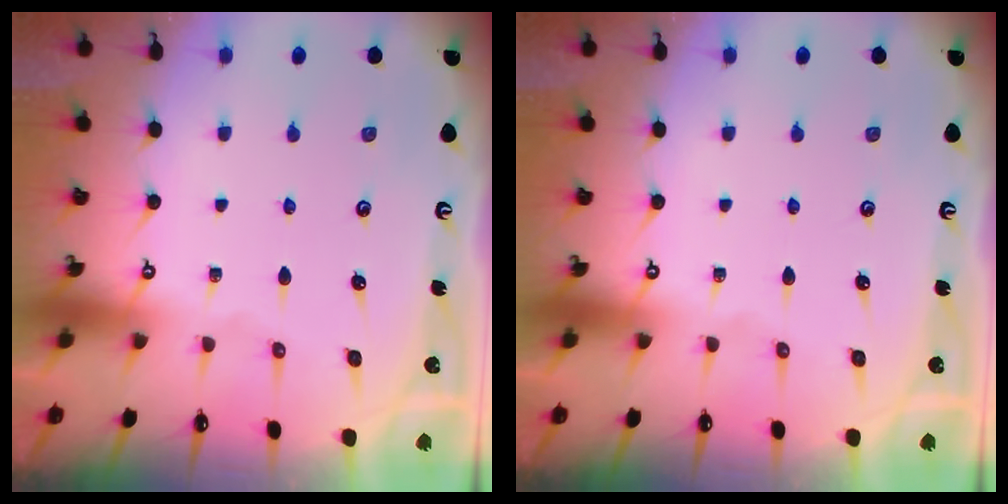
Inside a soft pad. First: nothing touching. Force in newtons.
{"total": 0.0}